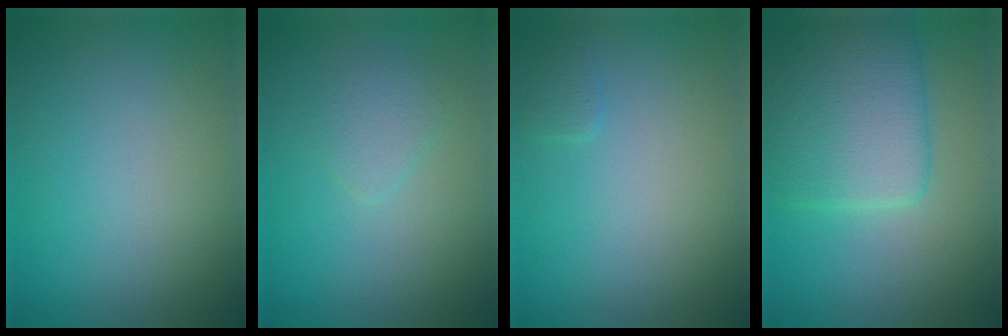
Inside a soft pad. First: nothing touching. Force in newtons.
{"total": 1.7, "press": 1.7, "slide": 0.1}
{"total": 0.9, "press": 0.9, "slide": 0.1}
{"total": 5.7, "press": 5.7, "slide": 0.2}